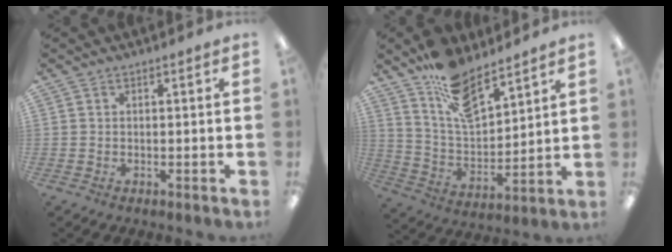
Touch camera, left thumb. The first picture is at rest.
{"total": 13.6, "force": [10.5, 5.3, 6.9], "torque": [-0.131, -0.061, 0.193]}